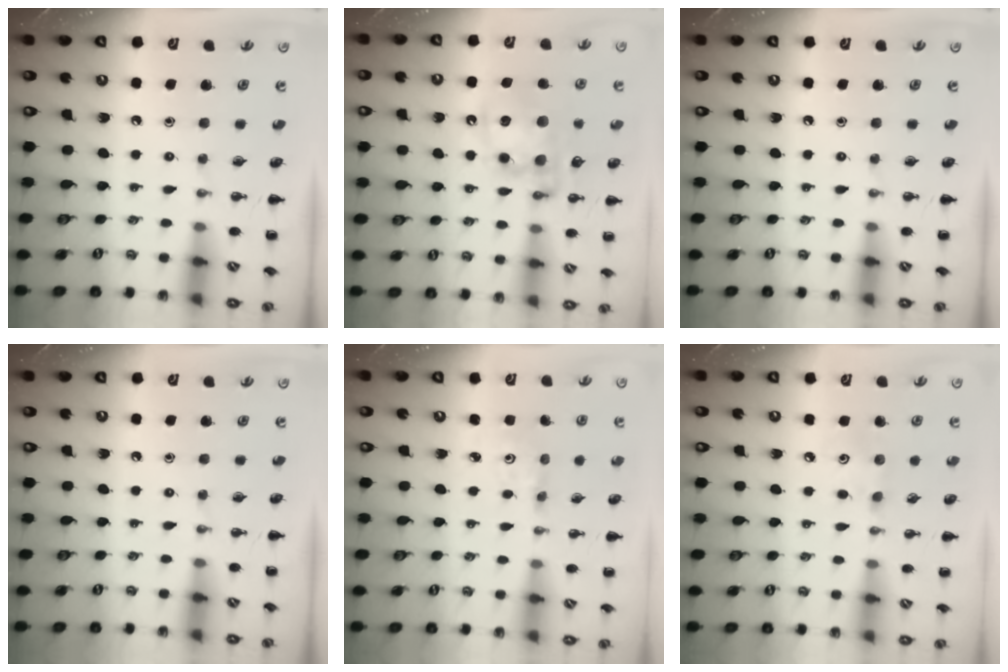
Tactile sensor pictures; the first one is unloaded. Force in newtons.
{"total": 13.5, "press": 13.1, "slide": 3.2}
{"total": 0.0}
{"total": 0.0}
{"total": 1.2, "press": 1.1, "slide": 0.4}
{"total": 3.1, "press": 3.0, "slide": 0.8}